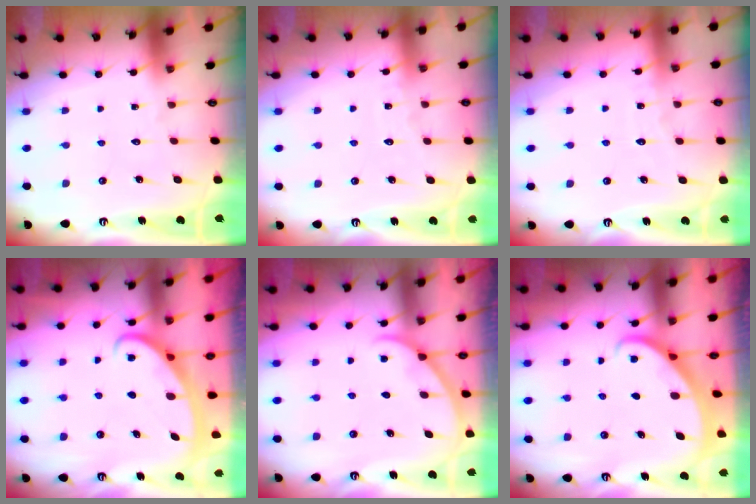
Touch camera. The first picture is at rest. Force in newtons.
{"total": 3.5, "press": 3.5, "slide": 0.3}
{"total": 2.7, "press": 2.7, "slide": 0.3}
{"total": 2.8, "press": 2.8, "slide": 0.4}
{"total": 3.2, "press": 3.1, "slide": 0.4}
{"total": 1.5, "press": 1.5, "slide": 0.1}